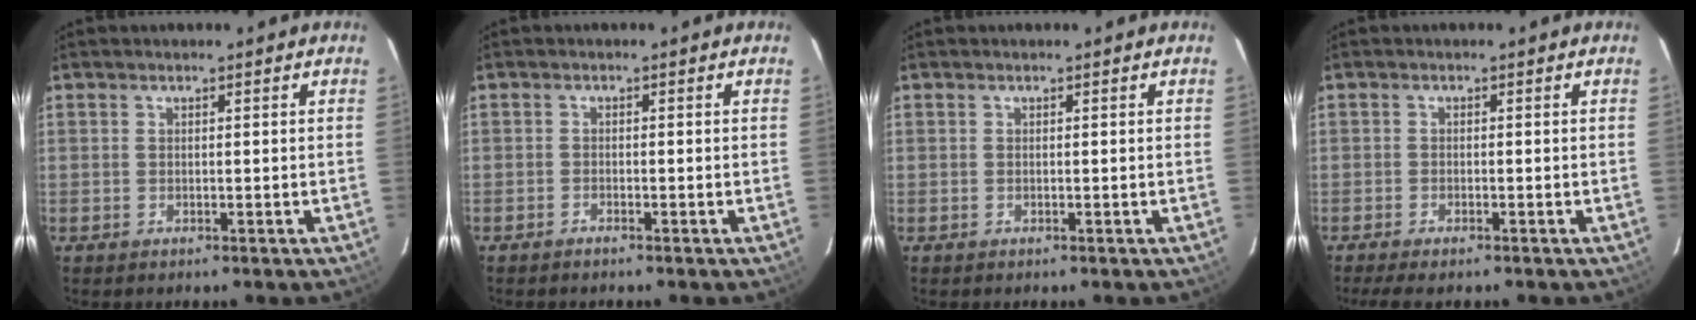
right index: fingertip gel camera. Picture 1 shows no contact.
{"total": 0.8, "force": [-0.8, 0.1, 0.1], "torque": [-0.008, 0.000, -0.017]}
{"total": 0.0}
{"total": 5.8, "force": [-4.7, 1.2, 3.2], "torque": [-0.075, -0.023, -0.081]}